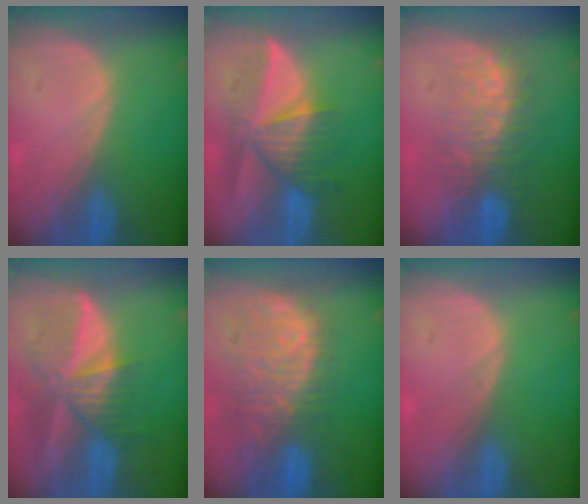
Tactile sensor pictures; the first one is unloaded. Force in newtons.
{"total": 8.2, "press": 7.8, "slide": 2.5}
{"total": 7.7, "press": 7.7, "slide": 1.2}
{"total": 9.4, "press": 8.3, "slide": 4.6}
{"total": 11.5, "press": 9.8, "slide": 5.9}
{"total": 0.0}